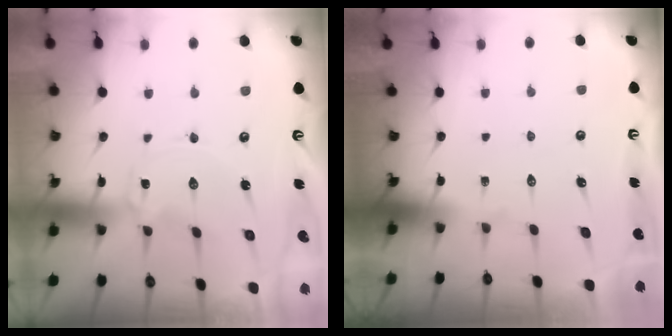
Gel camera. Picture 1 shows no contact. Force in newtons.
{"total": 0.0}